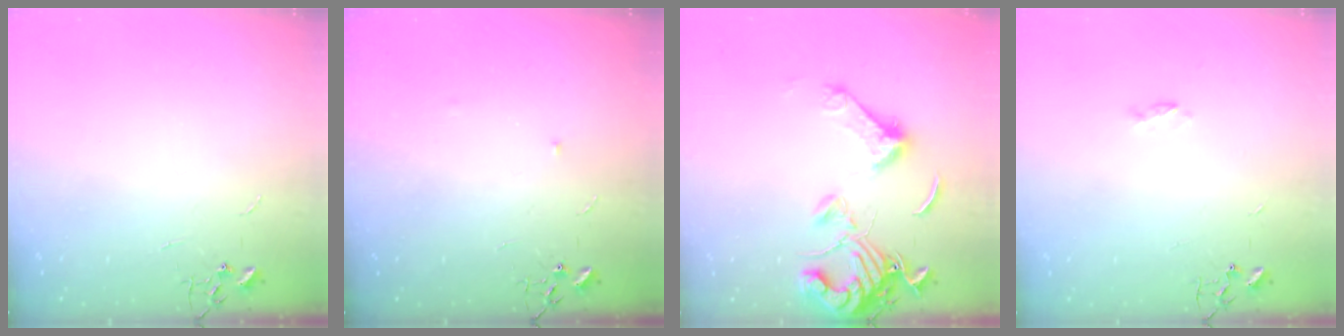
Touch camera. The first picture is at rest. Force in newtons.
{"total": 3.0, "press": 2.9, "slide": 0.5}
{"total": 14.8, "press": 14.7, "slide": 1.8}
{"total": 2.3, "press": 2.2, "slide": 0.4}